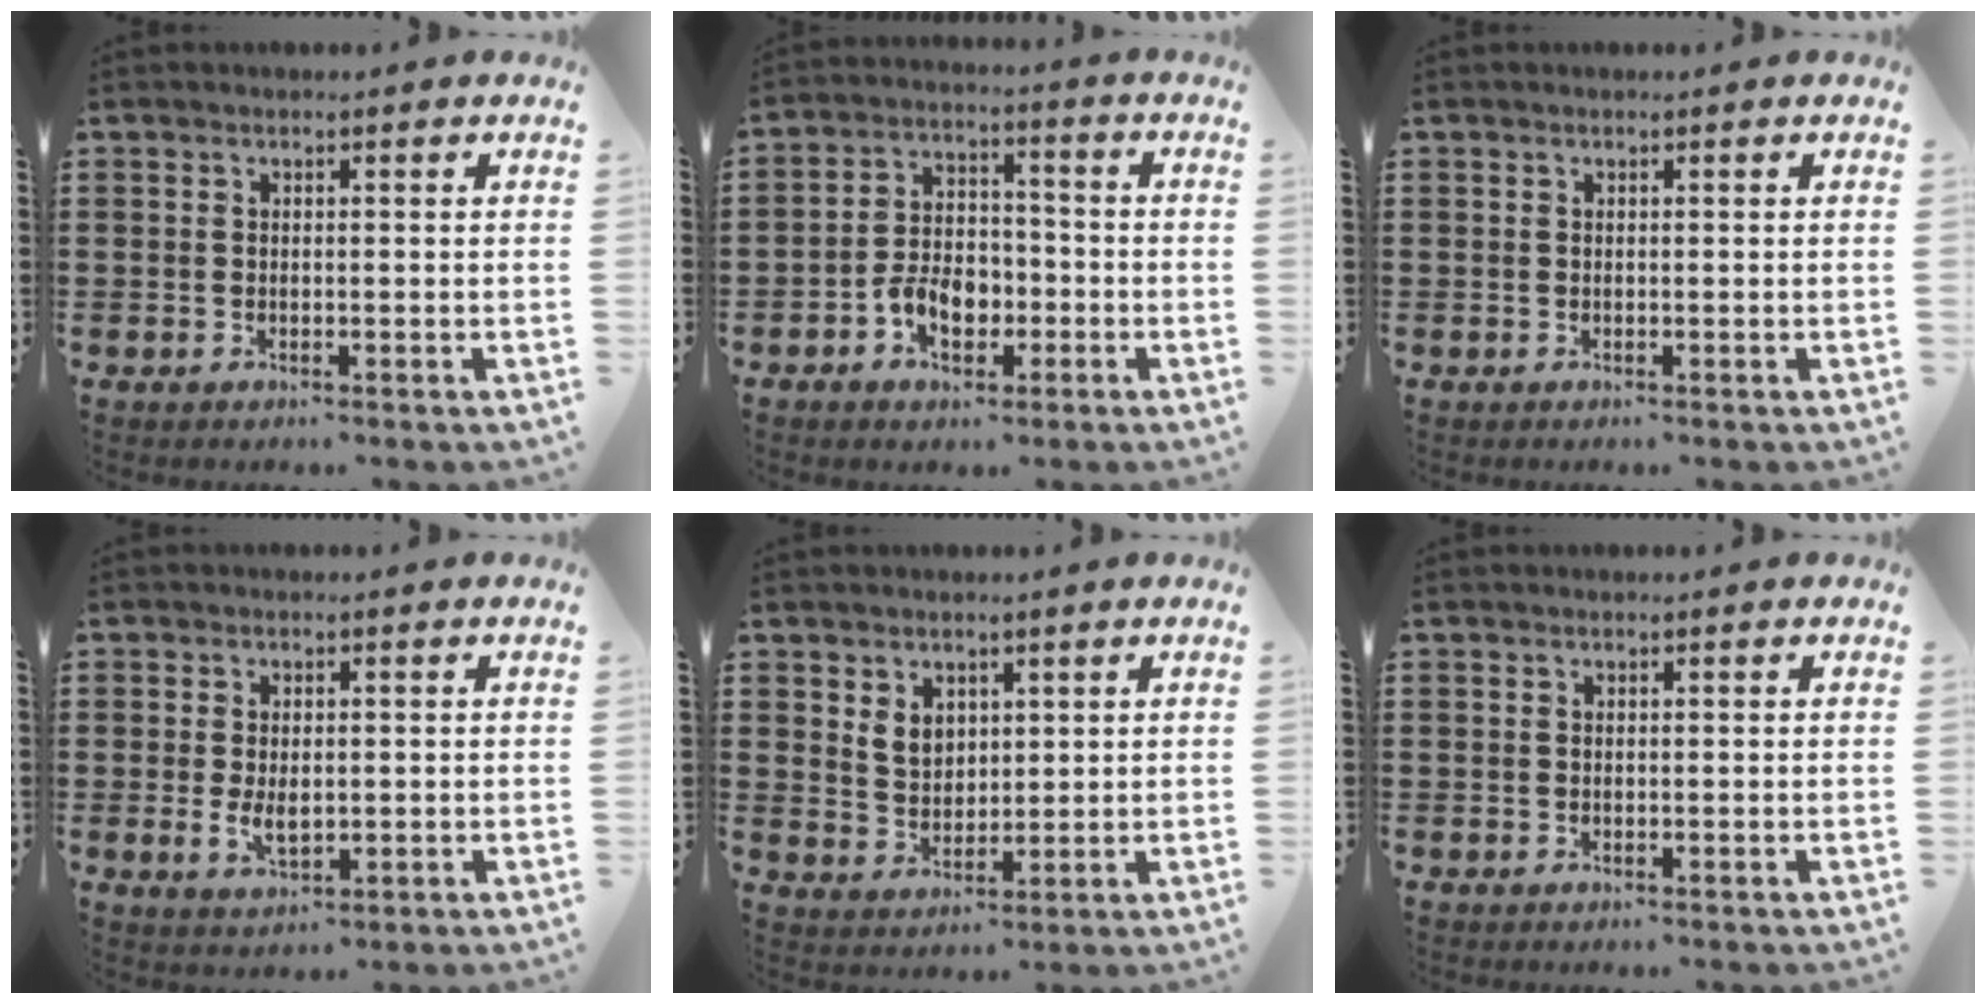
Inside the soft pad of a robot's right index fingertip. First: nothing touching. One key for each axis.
{"total": 6.4, "fx": -2.7, "fy": 4.2, "fz": 4.0, "tx": -0.079, "ty": 0.002, "tz": -0.052}
{"total": 0.0}
{"total": 3.3, "fx": -0.1, "fy": 1.6, "fz": 2.8, "tx": -0.048, "ty": -0.003, "tz": -0.002}
{"total": 3.8, "fx": 2.0, "fy": 2.9, "fz": 1.3, "tx": -0.037, "ty": 0.011, "tz": 0.039}
{"total": 0.0}